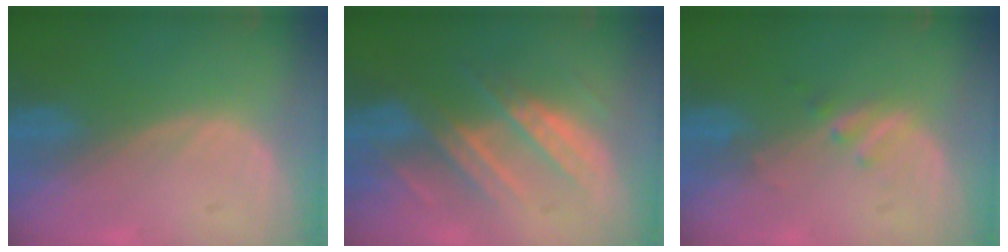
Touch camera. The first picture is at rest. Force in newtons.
{"total": 8.8, "press": 7.8, "slide": 4.0}
{"total": 1.9, "press": 1.9, "slide": 0.3}